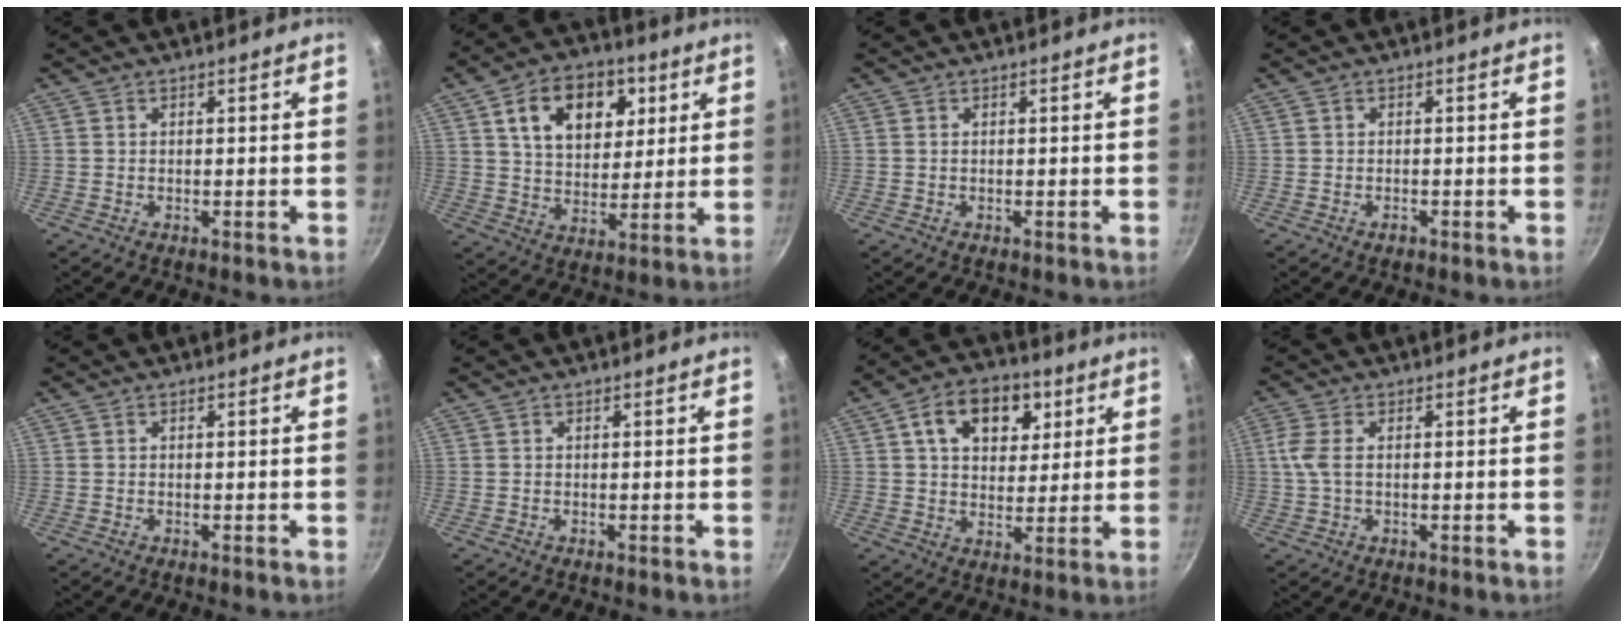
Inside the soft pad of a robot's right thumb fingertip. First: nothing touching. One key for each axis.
{"total": 15.5, "fx": 5.7, "fy": 10.6, "fz": 9.9, "tx": -0.118, "ty": -0.010, "tz": 0.090}
{"total": 0.0}
{"total": 1.0, "fx": -0.6, "fy": 0.6, "fz": 0.6, "tx": -0.009, "ty": 0.005, "tz": -0.009}
{"total": 0.0}
{"total": 0.0}
{"total": 13.1, "fx": 5.0, "fy": 8.9, "fz": 8.1, "tx": -0.092, "ty": -0.005, "tz": 0.072}
{"total": 4.3, "fx": 0.5, "fy": 2.3, "fz": 3.6, "tx": -0.086, "ty": 0.007, "tz": 0.007}